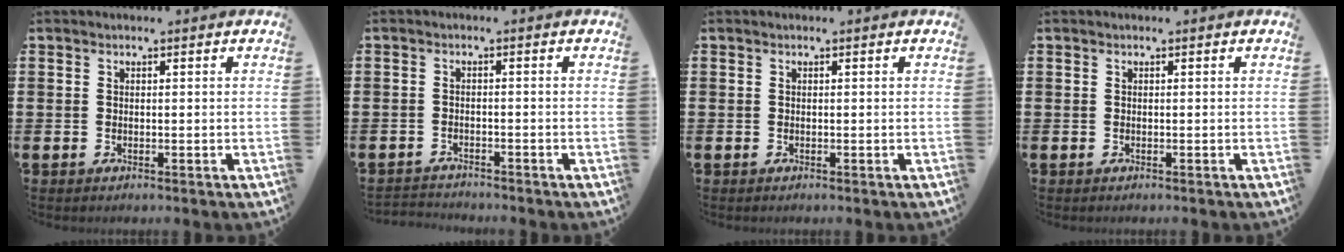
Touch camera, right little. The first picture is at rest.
{"total": 1.5, "force": [-1.5, 0.0, -0.2], "torque": [-0.001, 0.003, -0.033]}
{"total": 0.0}
{"total": 0.0}